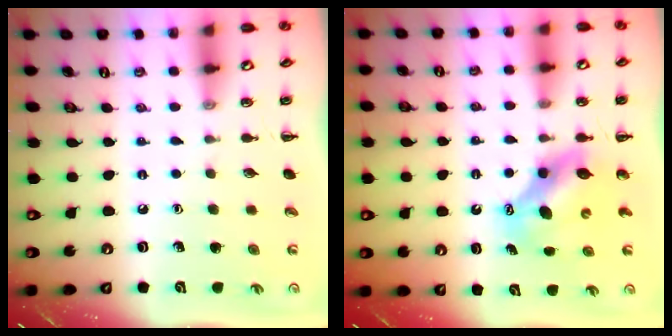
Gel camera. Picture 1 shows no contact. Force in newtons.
{"total": 6.5, "press": 6.4, "slide": 1.3}